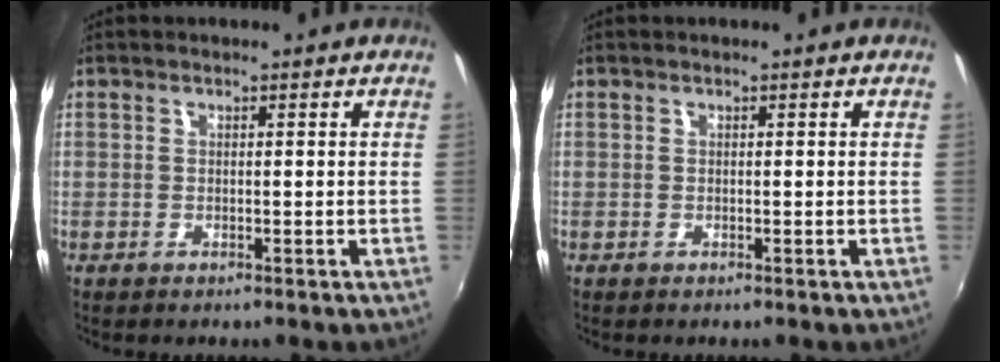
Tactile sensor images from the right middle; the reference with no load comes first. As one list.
[{"total": 0.0}]